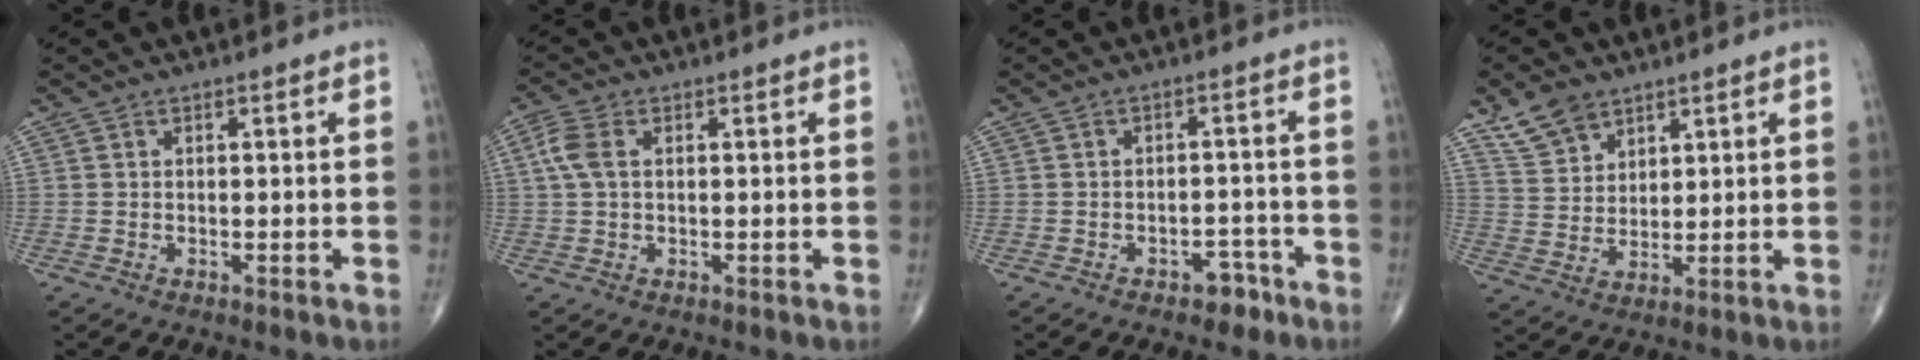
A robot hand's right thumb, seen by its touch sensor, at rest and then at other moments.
{"total": 4.4, "force": [0.9, 2.6, 3.4], "torque": [-0.096, 0.014, 0.016]}
{"total": 3.9, "force": [-2.6, 2.3, 1.8], "torque": [-0.009, 0.024, -0.032]}
{"total": 7.3, "force": [5.2, 4.3, 2.8], "torque": [-0.039, -0.022, 0.109]}